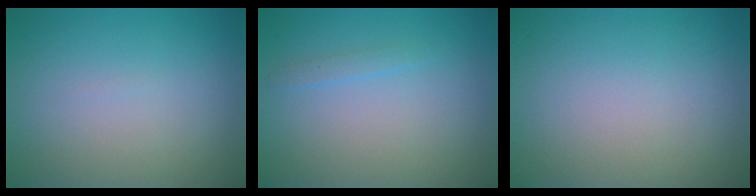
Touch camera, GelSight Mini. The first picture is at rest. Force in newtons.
{"total": 0.7, "press": 0.7, "slide": 0.1}
{"total": 0.0}